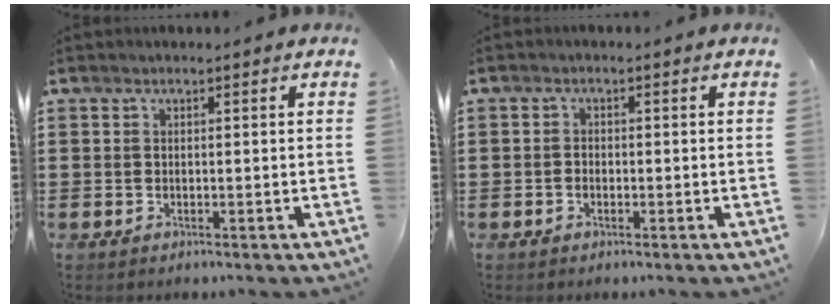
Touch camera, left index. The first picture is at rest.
{"total": 1.1, "force": [-0.6, 0.7, 0.5], "torque": [-0.012, 0.001, -0.013]}